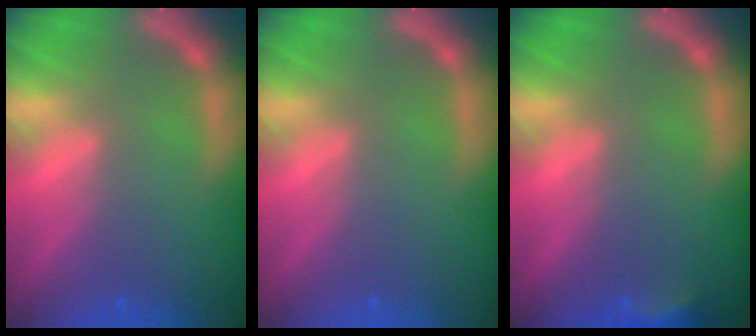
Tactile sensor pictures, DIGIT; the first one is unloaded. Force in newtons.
{"total": 0.0}
{"total": 2.4}